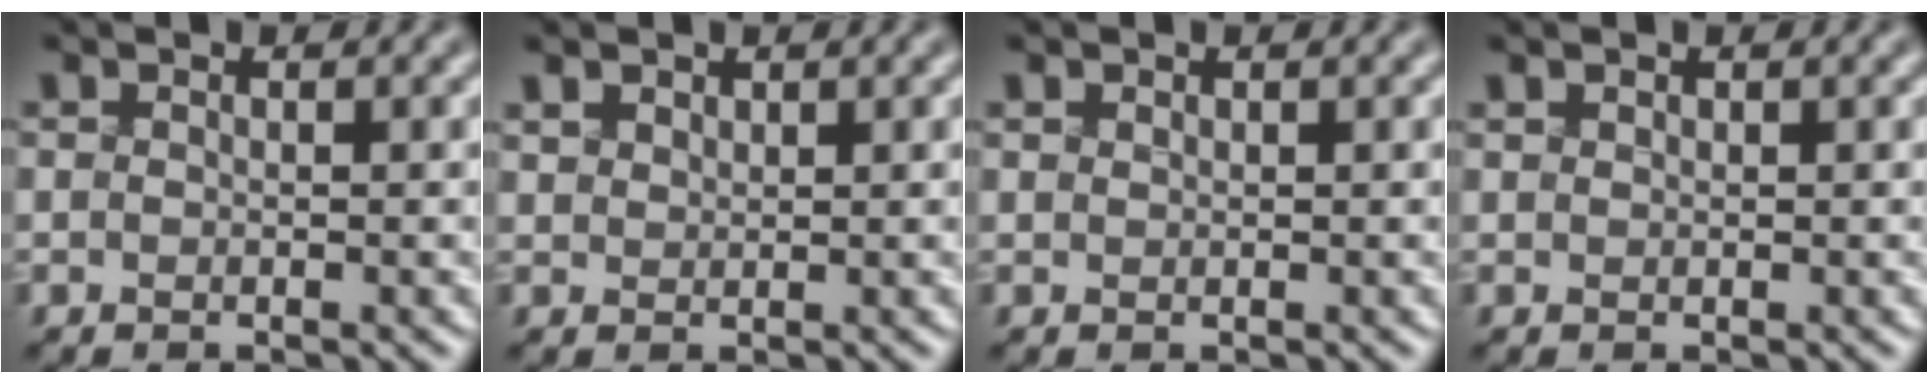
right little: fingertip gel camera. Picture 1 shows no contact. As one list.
[{"total": 2.5, "force": [1.6, 1.6, 1.1], "torque": [-0.045, 0.010, 0.041]}, {"total": 0.9, "force": [0.6, 0.6, 0.3], "torque": [-0.017, 0.007, 0.017]}, {"total": 1.4, "force": [0.9, 0.8, 0.6], "torque": [-0.028, 0.011, 0.020]}]